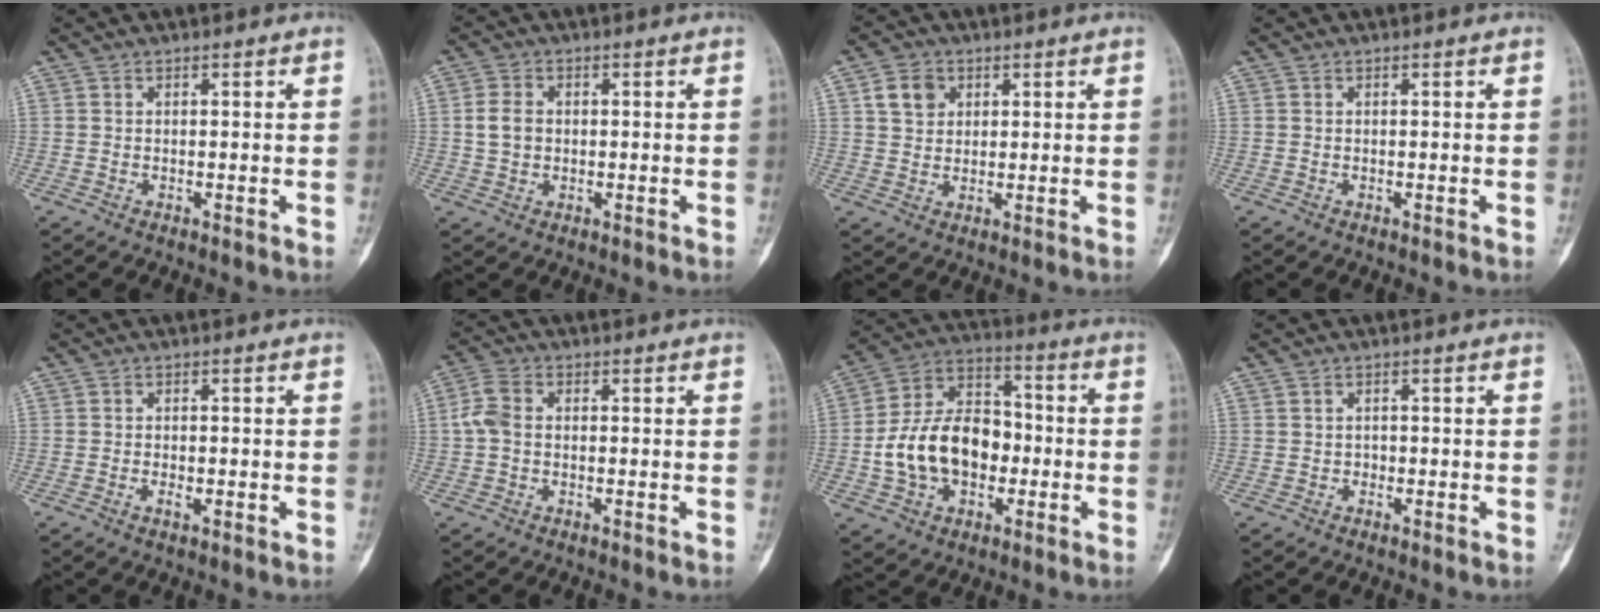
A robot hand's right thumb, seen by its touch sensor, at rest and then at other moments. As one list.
[{"total": 3.4, "force": [0.1, 2.8, 1.9], "torque": [-0.026, 0.006, -0.001]}, {"total": 5.0, "force": [2.0, 4.0, 2.3], "torque": [-0.022, -0.004, 0.036]}, {"total": 0.0}, {"total": 1.8, "force": [-0.6, 0.9, 1.4], "torque": [-0.026, 0.000, -0.010]}, {"total": 4.4, "force": [-0.1, 3.0, 3.2], "torque": [-0.077, 0.011, -0.008]}, {"total": 17.0, "force": [-2.6, 11.9, 11.8], "torque": [-0.186, 0.041, -0.046]}, {"total": 0.7, "force": [-0.2, 0.6, 0.2], "torque": [0.001, 0.003, -0.005]}]